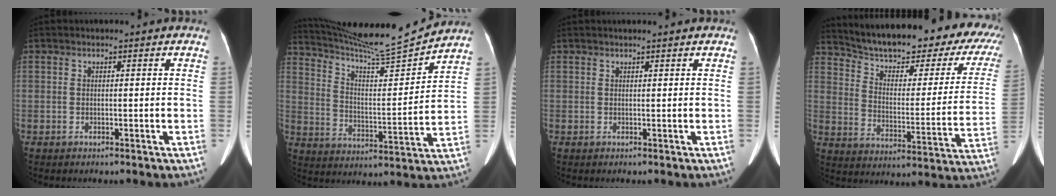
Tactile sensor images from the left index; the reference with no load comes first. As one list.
[{"total": 15.2, "force": [14.6, -1.7, 3.8], "torque": [-0.078, -0.028, 0.236]}, {"total": 1.9, "force": [1.7, -0.1, 0.9], "torque": [-0.010, 0.014, 0.022]}, {"total": 28.1, "force": [23.4, 7.2, 13.7], "torque": [-0.197, -0.034, 0.292]}]